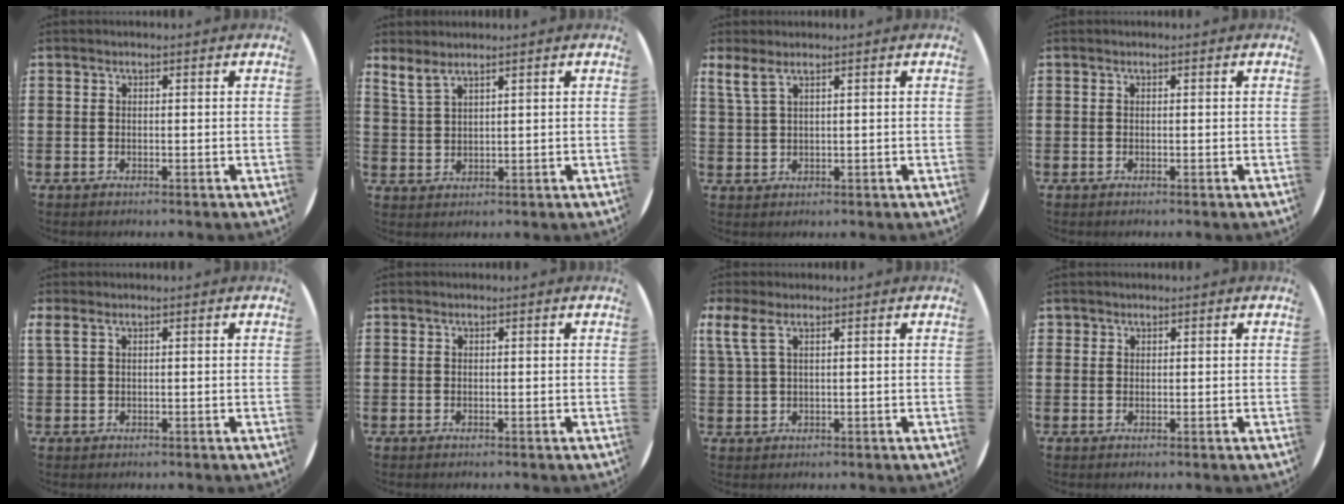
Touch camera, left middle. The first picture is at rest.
{"total": 2.4, "force": [2.2, 0.4, 1.0], "torque": [-0.024, 0.000, 0.042]}
{"total": 2.3, "force": [1.7, 0.4, 1.5], "torque": [-0.033, 0.002, 0.030]}
{"total": 0.0}
{"total": 0.7, "force": [0.4, 0.1, 0.6], "torque": [-0.013, 0.002, 0.007]}
{"total": 0.0}
{"total": 2.7, "force": [1.5, 0.6, 2.1], "torque": [-0.048, 0.003, 0.028]}
{"total": 0.7, "force": [0.5, 0.4, -0.1], "torque": [0.000, 0.003, 0.011]}